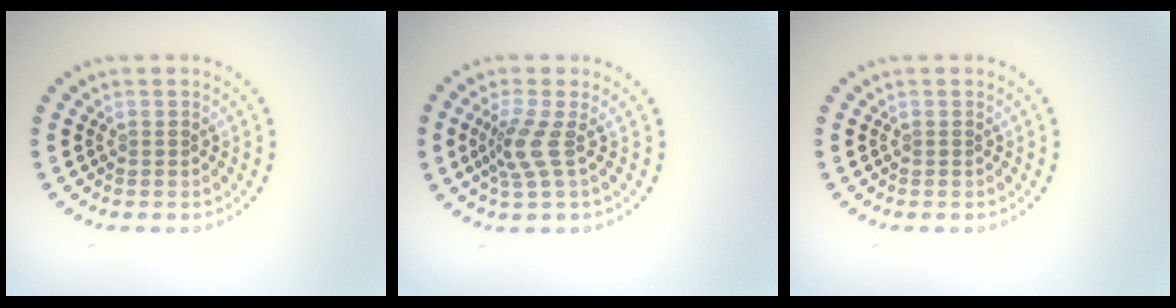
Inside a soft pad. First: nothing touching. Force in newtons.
{"total": 2.6, "press": 1.9, "slide": 1.8}
{"total": 0.0}